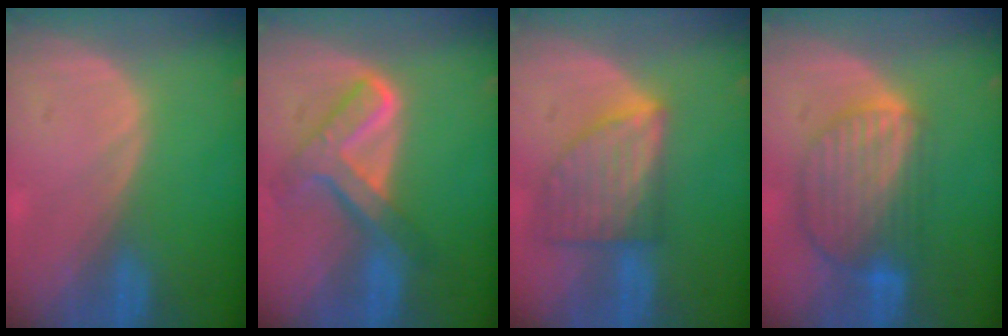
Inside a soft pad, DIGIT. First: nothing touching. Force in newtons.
{"total": 7.8, "press": 6.7, "slide": 4.1}
{"total": 7.8, "press": 7.1, "slide": 3.3}
{"total": 9.0, "press": 7.7, "slide": 4.6}